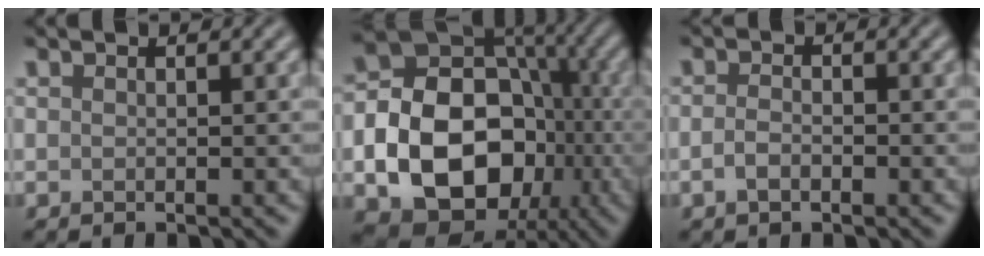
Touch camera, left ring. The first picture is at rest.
{"total": 14.1, "force": [-3.5, 10.4, 8.8], "torque": [-0.140, -0.010, -0.068]}
{"total": 1.7, "force": [-0.7, 0.9, 1.3], "torque": [-0.025, 0.000, -0.017]}